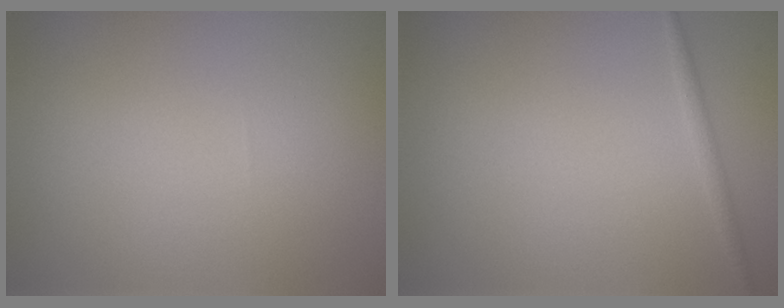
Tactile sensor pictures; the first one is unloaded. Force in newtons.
{"total": 0.9, "press": 0.9, "slide": 0.1}